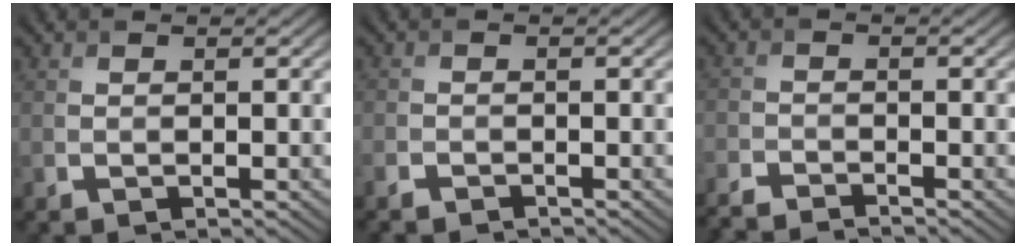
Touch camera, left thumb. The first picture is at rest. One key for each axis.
{"total": 2.0, "fx": -1.9, "fy": 0.3, "fz": 0.6, "tx": -0.011, "ty": -0.007, "tz": -0.041}
{"total": 3.6, "fx": -3.4, "fy": 0.1, "fz": 1.2, "tx": -0.026, "ty": -0.010, "tz": -0.072}